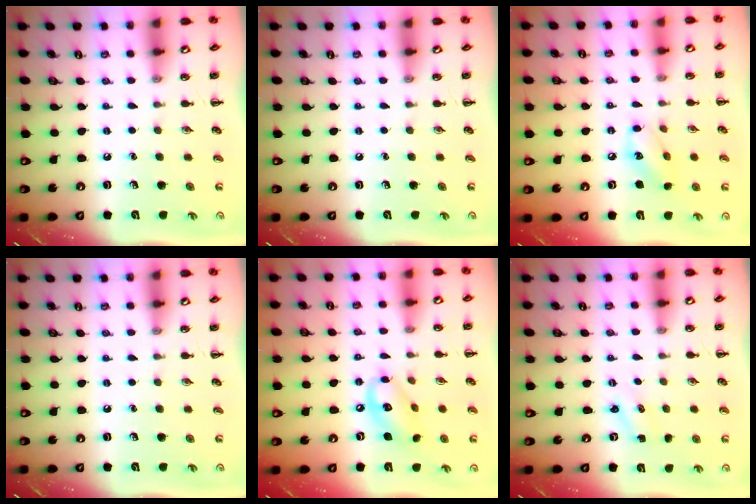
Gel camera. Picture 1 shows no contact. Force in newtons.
{"total": 0.0}
{"total": 9.3, "press": 9.3, "slide": 1.0}
{"total": 0.0}
{"total": 12.1, "press": 11.8, "slide": 2.4}
{"total": 1.3, "press": 1.2, "slide": 0.3}